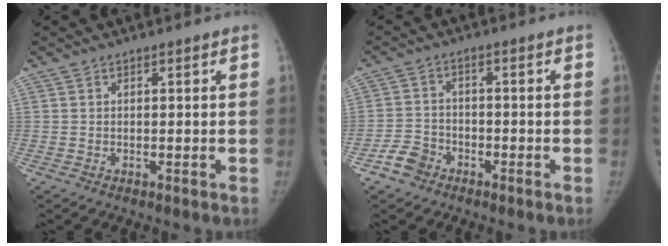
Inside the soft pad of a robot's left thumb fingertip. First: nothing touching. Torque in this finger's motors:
{"motor_torque": [-0.48, 0.44, 0.08, 0.75, 0.05]}